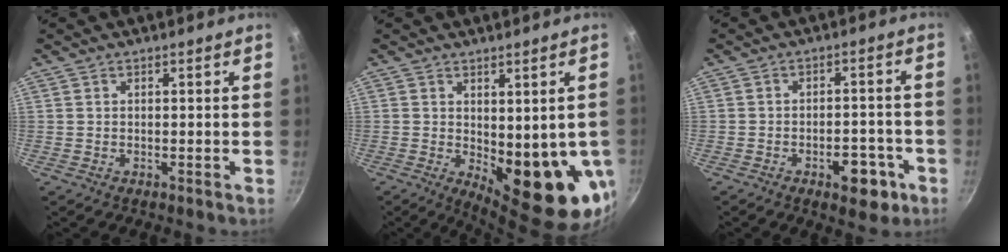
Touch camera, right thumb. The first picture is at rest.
{"total": 13.8, "force": [-1.2, 5.6, 12.6], "torque": [-0.138, -0.030, 0.000]}
{"total": 7.9, "force": [-3.7, 4.2, 5.6], "torque": [-0.045, 0.026, -0.042]}